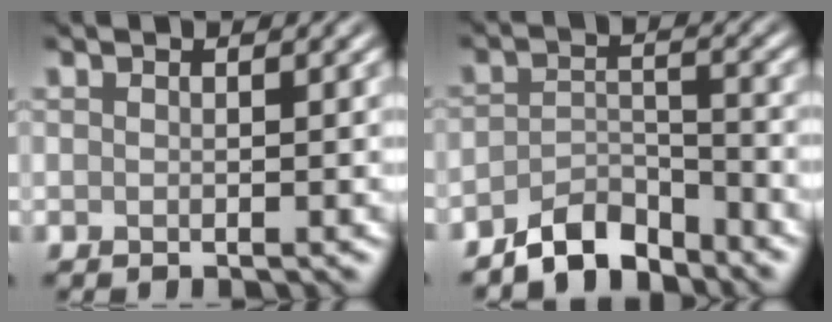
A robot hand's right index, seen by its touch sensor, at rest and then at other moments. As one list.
[{"total": 4.2, "force": [-3.6, 1.5, 1.4], "torque": [-0.021, 0.003, -0.071]}]